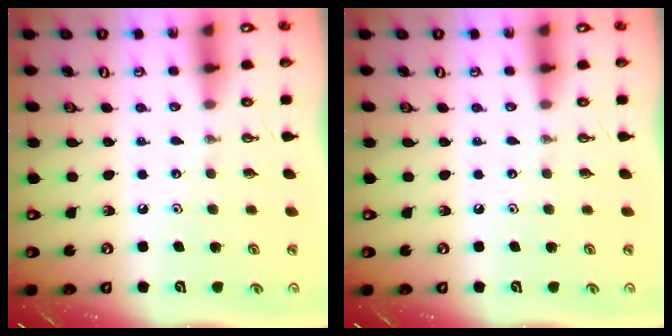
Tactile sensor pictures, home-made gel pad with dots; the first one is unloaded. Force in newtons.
{"total": 0.0}